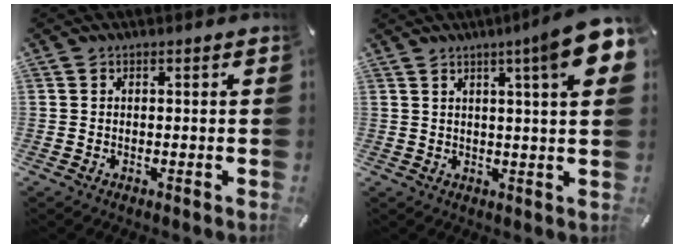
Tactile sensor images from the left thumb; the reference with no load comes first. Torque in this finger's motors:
{"motor_torque": [2.51, 2.50, 1.45, -1.32, 0.12]}